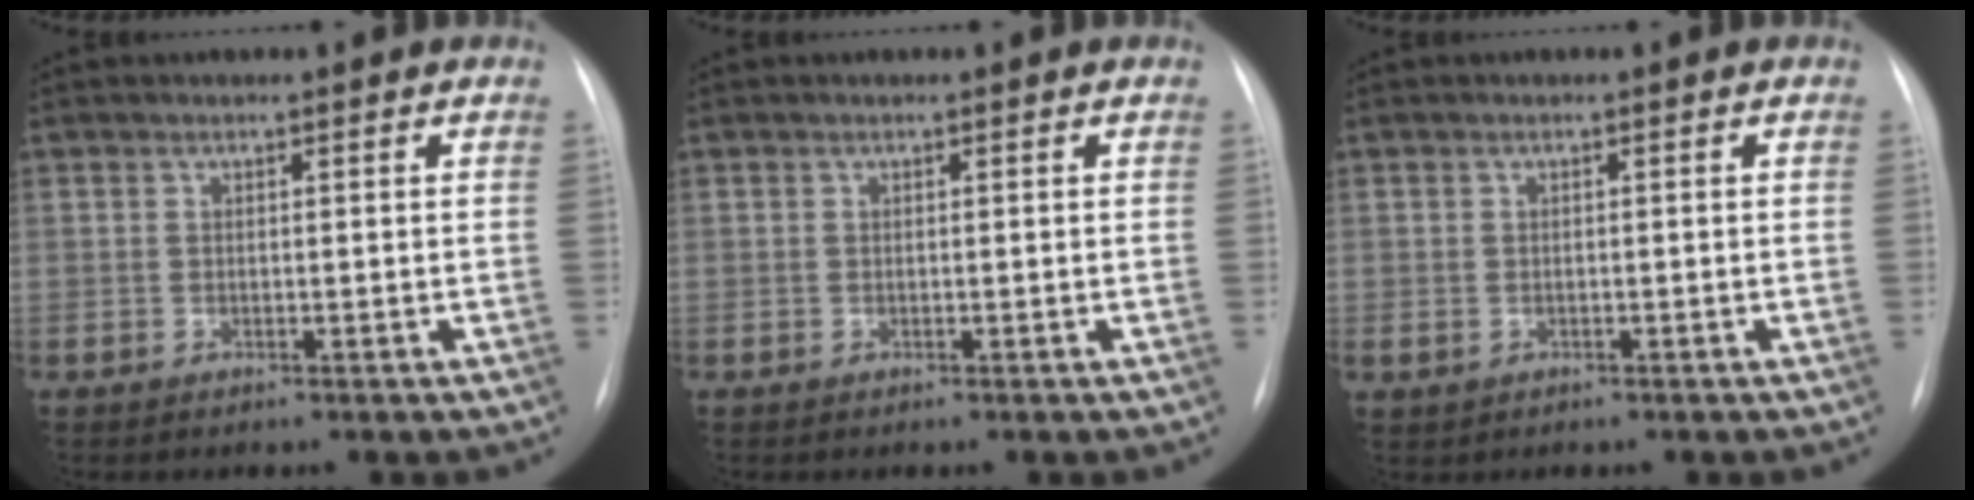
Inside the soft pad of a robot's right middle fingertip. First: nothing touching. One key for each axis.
{"total": 0.0}
{"total": 1.0, "fx": -0.2, "fy": 0.8, "fz": 0.5, "tx": -0.010, "ty": 0.003, "tz": 0.002}